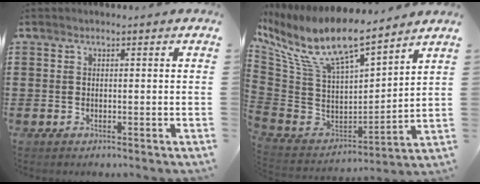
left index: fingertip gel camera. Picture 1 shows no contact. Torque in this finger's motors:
{"motor_torque": [1.48, -0.66, 1.05, 0.21]}